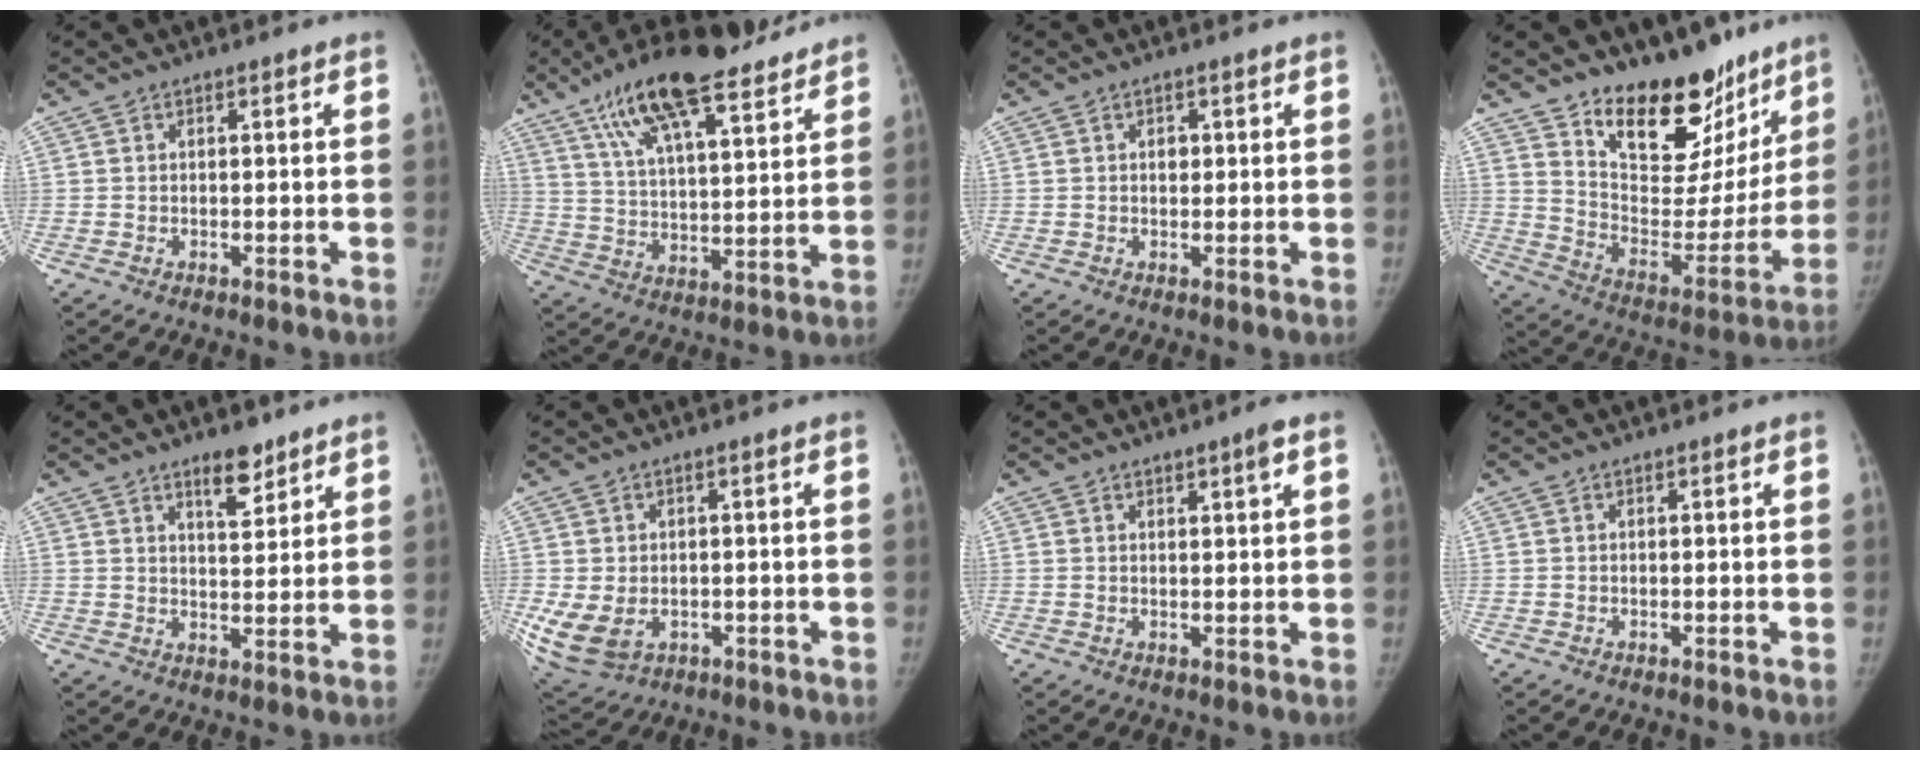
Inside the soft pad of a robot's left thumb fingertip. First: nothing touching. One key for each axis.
{"total": 20.6, "fx": 14.6, "fy": 5.7, "fz": 13.4, "tx": -0.205, "ty": -0.041, "tz": 0.244}
{"total": 1.5, "fx": 0.4, "fy": 1.1, "fz": 1.0, "tx": -0.008, "ty": 0.001, "tz": 0.005}
{"total": 23.5, "fx": 16.9, "fy": 11.8, "fz": 11.3, "tx": -0.113, "ty": -0.105, "tz": 0.268}
{"total": 6.1, "fx": 4.4, "fy": 2.4, "fz": 3.5, "tx": -0.034, "ty": -0.033, "tz": 0.070}
{"total": 9.7, "fx": -2.0, "fy": 7.1, "fz": 6.3, "tx": -0.139, "ty": -0.006, "tz": -0.016}
{"total": 2.4, "fx": 1.4, "fy": 0.4, "fz": 1.9, "tx": -0.028, "ty": -0.009, "tz": 0.022}
{"total": 0.0}